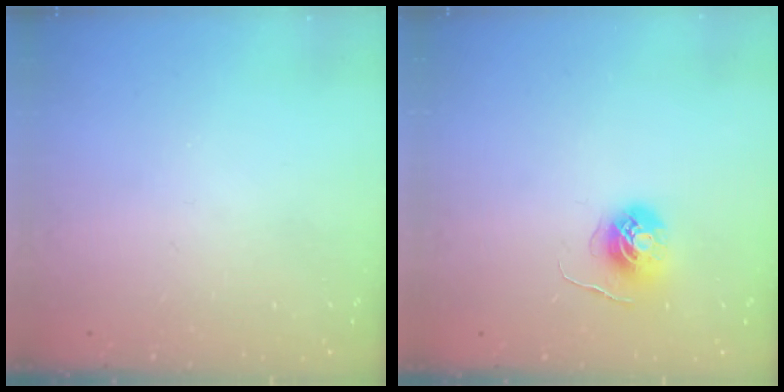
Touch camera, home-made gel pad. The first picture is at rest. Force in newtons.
{"total": 5.9, "press": 5.9, "slide": 0.3}